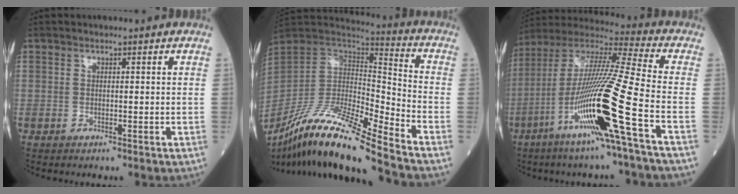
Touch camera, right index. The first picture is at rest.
{"total": 20.5, "force": [-15.6, 0.5, 13.2], "torque": [-0.278, -0.025, -0.293]}
{"total": 20.4, "force": [-7.7, -1.4, 18.9], "torque": [-0.397, -0.030, -0.155]}